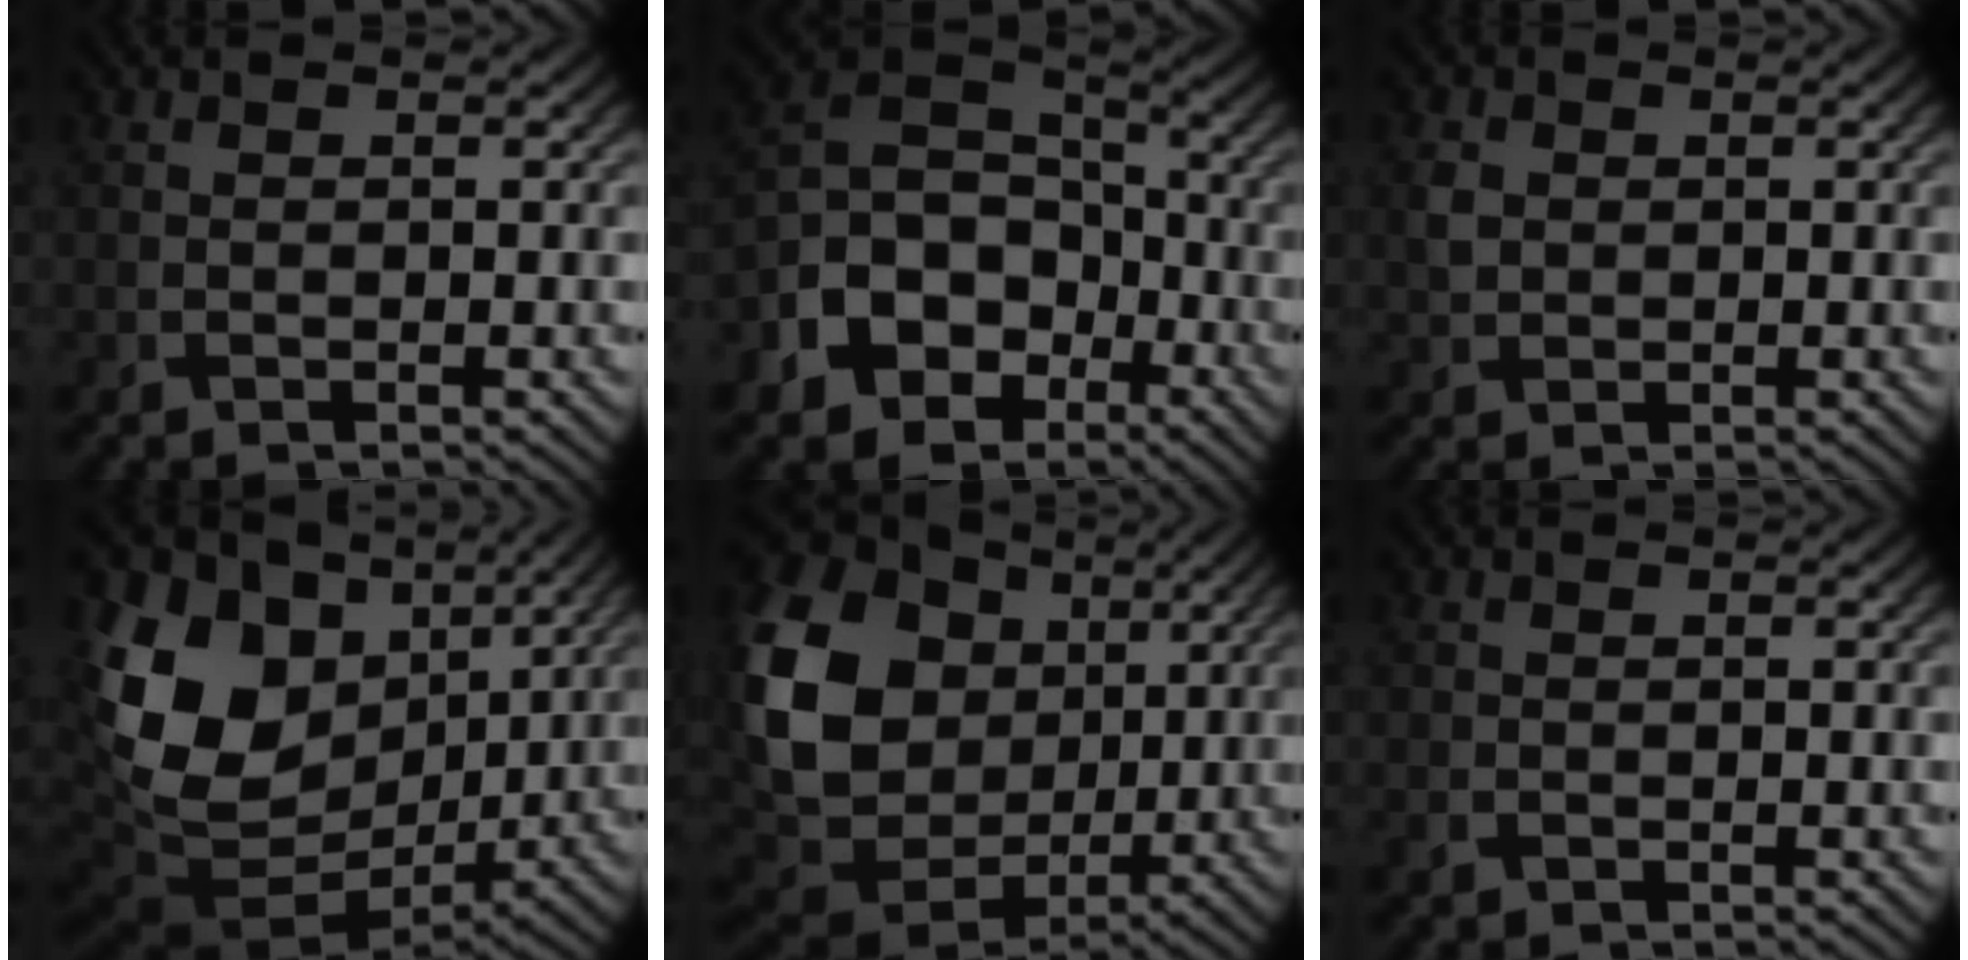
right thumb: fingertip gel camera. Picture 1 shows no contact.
{"total": 12.5, "force": [-5.6, 8.9, 6.7], "torque": [-0.150, -0.030, -0.108]}
{"total": 2.2, "force": [0.4, 1.9, 1.0], "torque": [-0.027, -0.001, 0.007]}
{"total": 18.8, "force": [3.8, 14.4, 11.6], "torque": [-0.261, -0.012, 0.104]}
{"total": 20.3, "force": [3.3, 16.5, 11.3], "torque": [-0.303, -0.002, 0.086]}
{"total": 0.8, "force": [-0.4, 0.6, 0.4], "torque": [-0.010, -0.005, -0.008]}